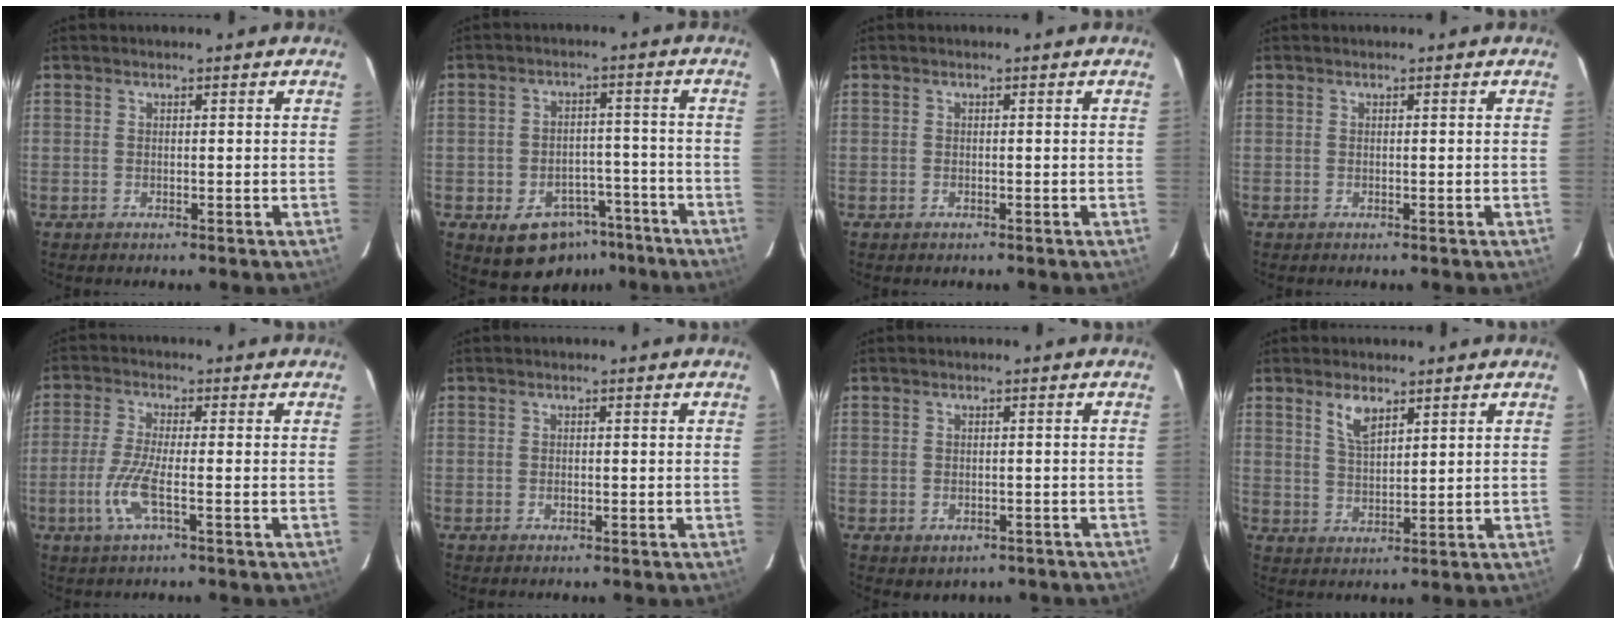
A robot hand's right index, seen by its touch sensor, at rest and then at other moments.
{"total": 11.3, "force": [-6.9, 7.8, 4.5], "torque": [-0.083, 0.031, -0.068]}
{"total": 0.7, "force": [-0.5, 0.5, 0.0], "torque": [-0.002, 0.001, -0.007]}
{"total": 0.0}
{"total": 6.9, "force": [-2.5, 0.8, 6.4], "torque": [-0.142, -0.008, -0.050]}
{"total": 0.8, "force": [-0.3, 0.7, 0.2], "torque": [-0.003, -0.001, -0.002]}
{"total": 3.9, "force": [-2.1, 2.9, 1.5], "torque": [-0.032, -0.001, -0.013]}
{"total": 5.0, "force": [3.1, 2.0, 3.3], "torque": [-0.061, 0.000, 0.062]}